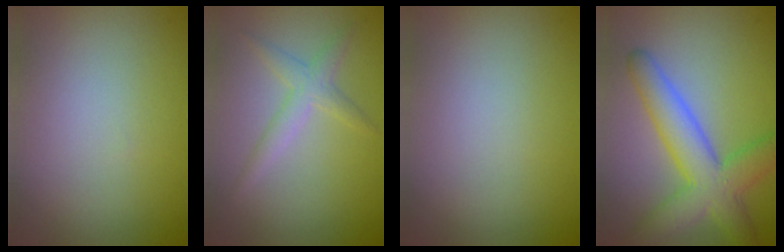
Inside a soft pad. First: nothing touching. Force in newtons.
{"total": 2.1, "press": 2.1, "slide": 0.1}
{"total": 0.0}
{"total": 6.6, "press": 6.6, "slide": 0.4}